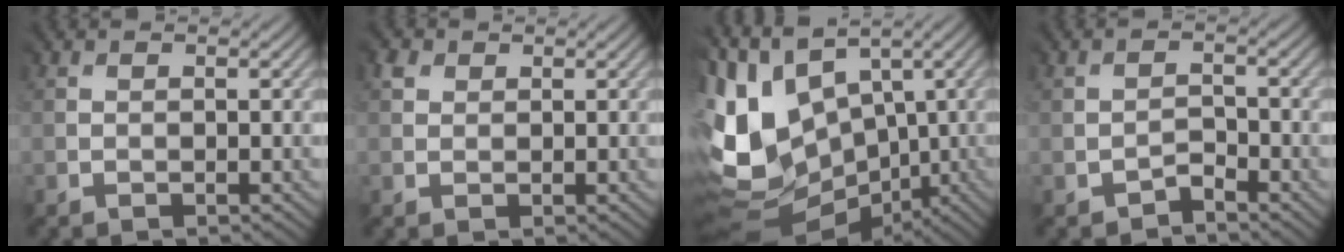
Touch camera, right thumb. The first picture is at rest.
{"total": 1.5, "force": [1.0, 1.0, -0.6], "torque": [0.003, -0.002, 0.015]}
{"total": 13.4, "force": [0.5, 9.9, 9.1], "torque": [-0.236, -0.010, 0.021]}
{"total": 2.1, "force": [-1.7, -0.5, -1.2], "torque": [0.018, 0.003, -0.033]}